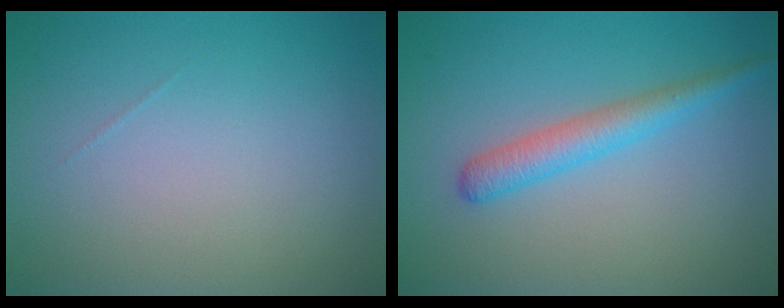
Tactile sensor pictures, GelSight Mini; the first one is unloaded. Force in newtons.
{"total": 2.8, "press": 2.8, "slide": 0.0}